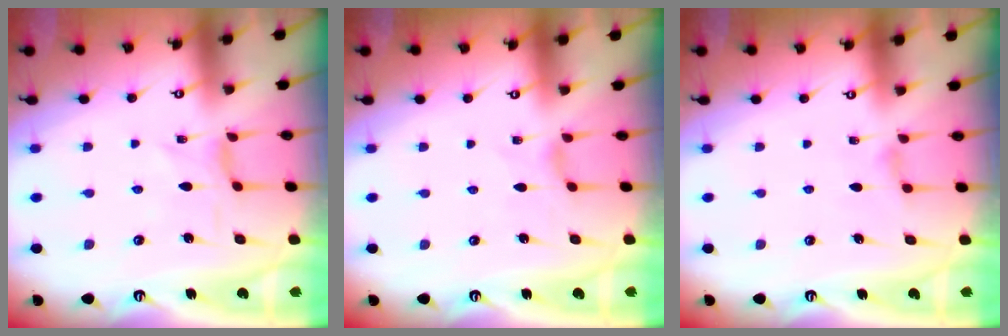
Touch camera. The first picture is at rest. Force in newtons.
{"total": 1.3, "press": 1.2, "slide": 0.4}
{"total": 3.8, "press": 3.8, "slide": 0.5}